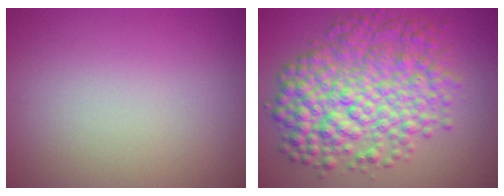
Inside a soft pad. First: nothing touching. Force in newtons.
{"total": 8.8, "press": 8.8, "slide": 0.1}